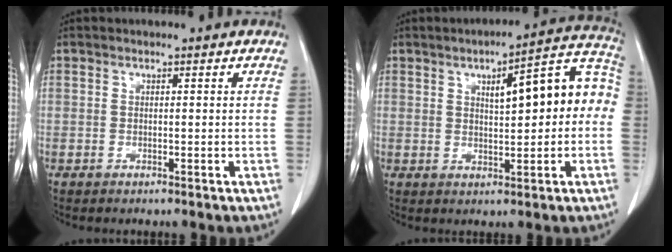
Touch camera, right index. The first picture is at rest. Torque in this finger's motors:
{"motor_torque": [0.59, 0.31, 0.26, 0.09]}